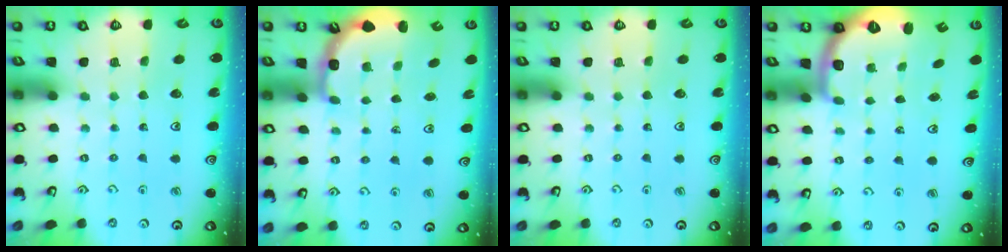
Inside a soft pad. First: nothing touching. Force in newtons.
{"total": 3.3, "press": 2.4, "slide": 2.2}
{"total": 0.0}
{"total": 2.0, "press": 1.5, "slide": 1.3}